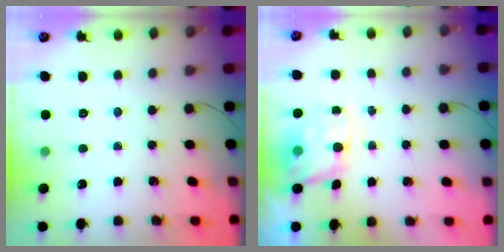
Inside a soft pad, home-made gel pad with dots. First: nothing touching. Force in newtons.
{"total": 5.5, "press": 5.4, "slide": 1.2}